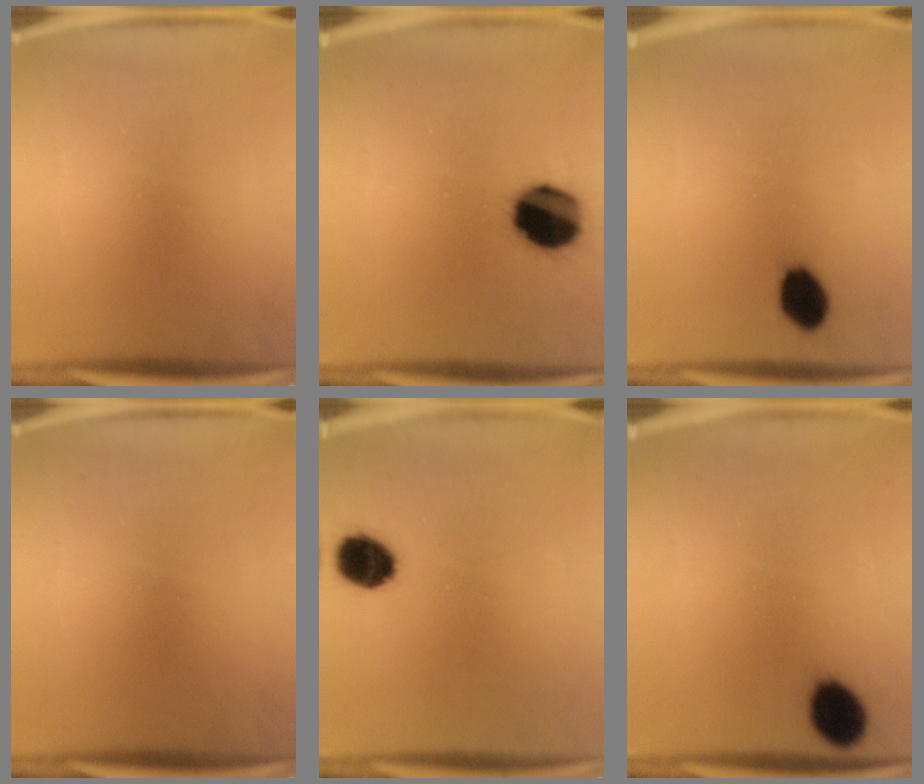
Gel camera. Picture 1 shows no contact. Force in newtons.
{"total": 15.6}
{"total": 6.7}
{"total": 0.0}
{"total": 9.1}
{"total": 8.4}